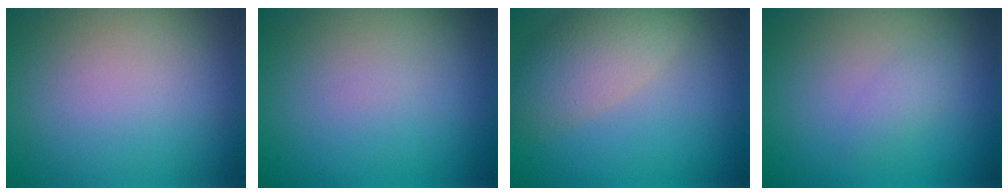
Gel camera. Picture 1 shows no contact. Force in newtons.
{"total": 0.0}
{"total": 4.9, "press": 4.9, "slide": 0.3}
{"total": 1.3, "press": 1.3, "slide": 0.0}